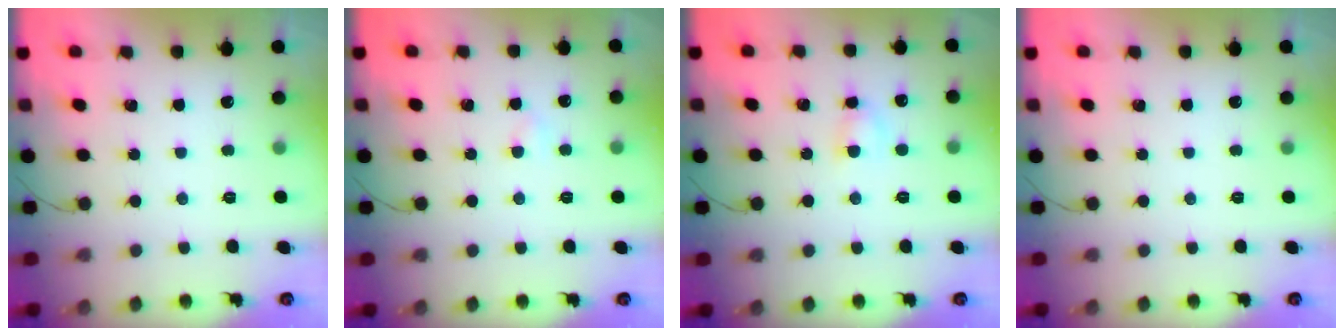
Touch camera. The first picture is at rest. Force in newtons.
{"total": 2.4, "press": 2.3, "slide": 0.8}
{"total": 2.7, "press": 2.5, "slide": 1.0}
{"total": 0.0}